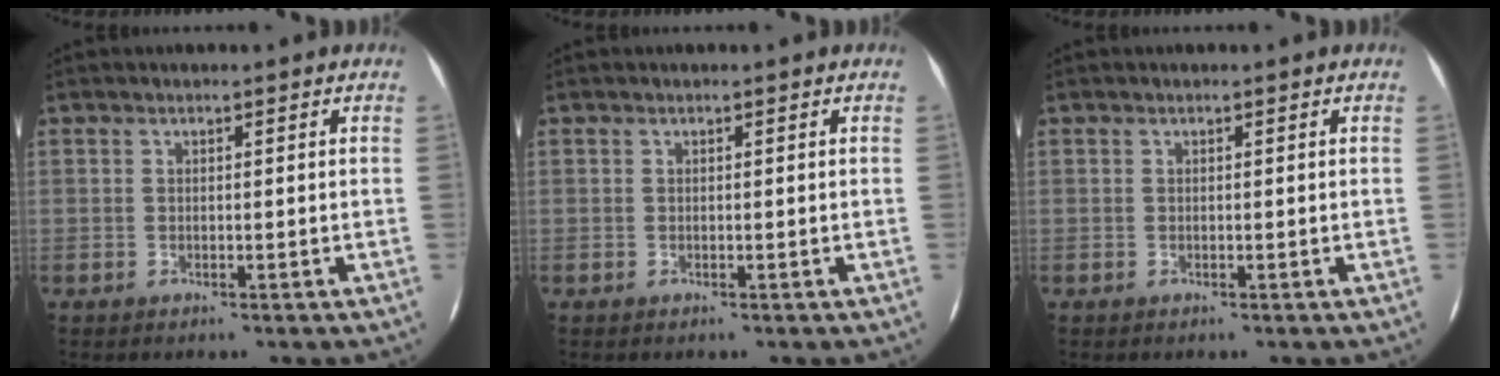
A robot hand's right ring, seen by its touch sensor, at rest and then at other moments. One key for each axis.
{"total": 0.0}
{"total": 0.0}